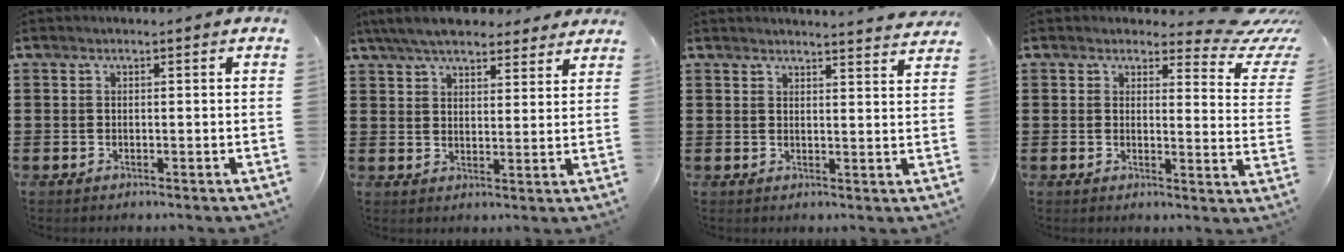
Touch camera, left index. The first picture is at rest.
{"total": 6.3, "force": [5.6, 1.6, 2.4], "torque": [-0.065, -0.008, 0.105]}
{"total": 2.8, "force": [2.7, -0.4, 0.2], "torque": [-0.005, -0.016, 0.049]}
{"total": 4.5, "force": [3.7, 1.5, 2.1], "torque": [-0.037, -0.024, 0.060]}